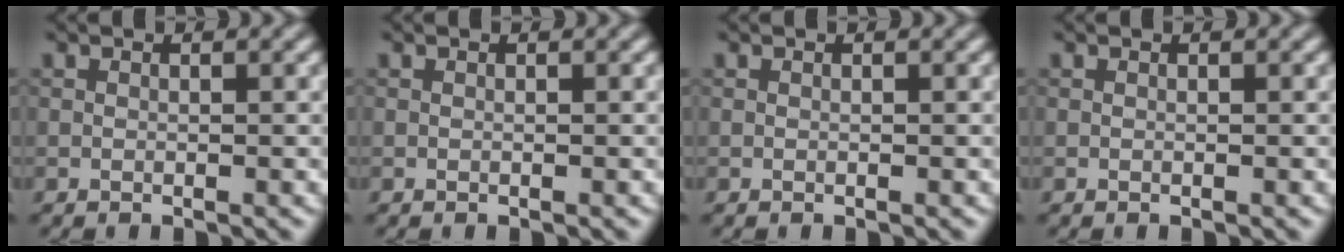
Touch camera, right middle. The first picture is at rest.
{"total": 0.0}
{"total": 0.0}
{"total": 0.0}